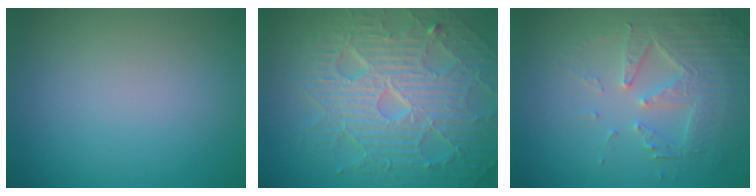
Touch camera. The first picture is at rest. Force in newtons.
{"total": 10.3, "press": 6.6, "slide": 7.9}
{"total": 5.0, "press": 3.9, "slide": 3.2}